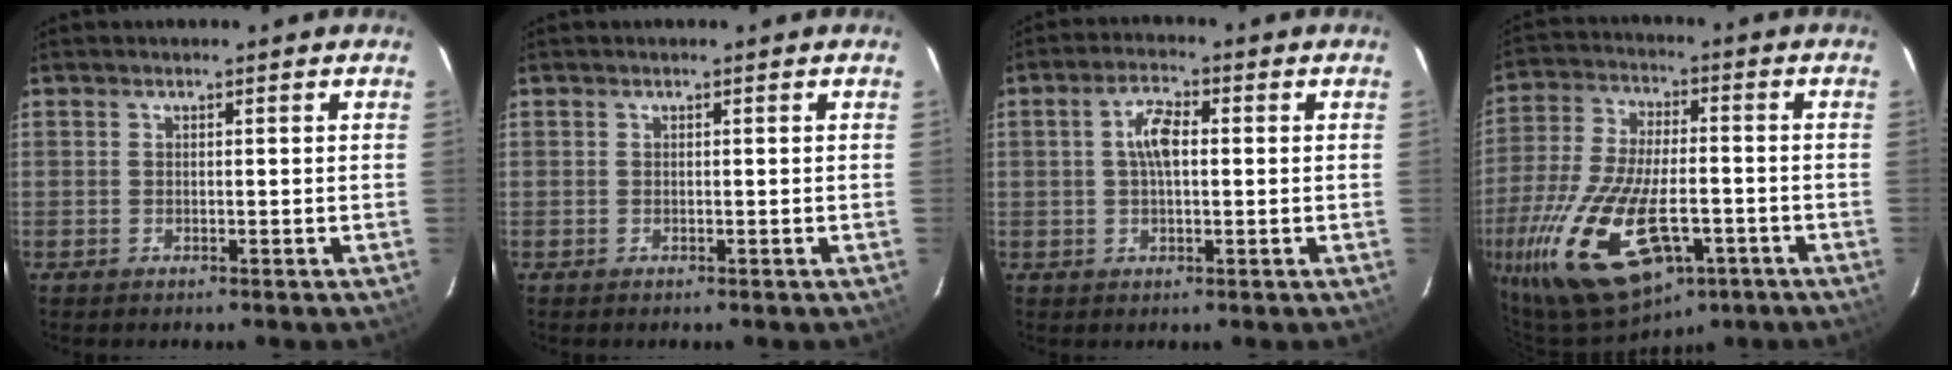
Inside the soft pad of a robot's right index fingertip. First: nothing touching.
{"total": 0.0}
{"total": 5.1, "force": [0.5, 2.3, 4.6], "torque": [-0.089, 0.014, 0.010]}
{"total": 24.0, "force": [-10.9, 11.5, 18.0], "torque": [-0.390, -0.048, -0.177]}